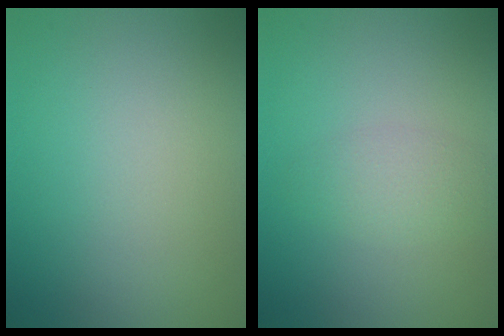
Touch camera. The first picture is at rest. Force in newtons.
{"total": 2.0, "press": 2.0, "slide": 0.2}